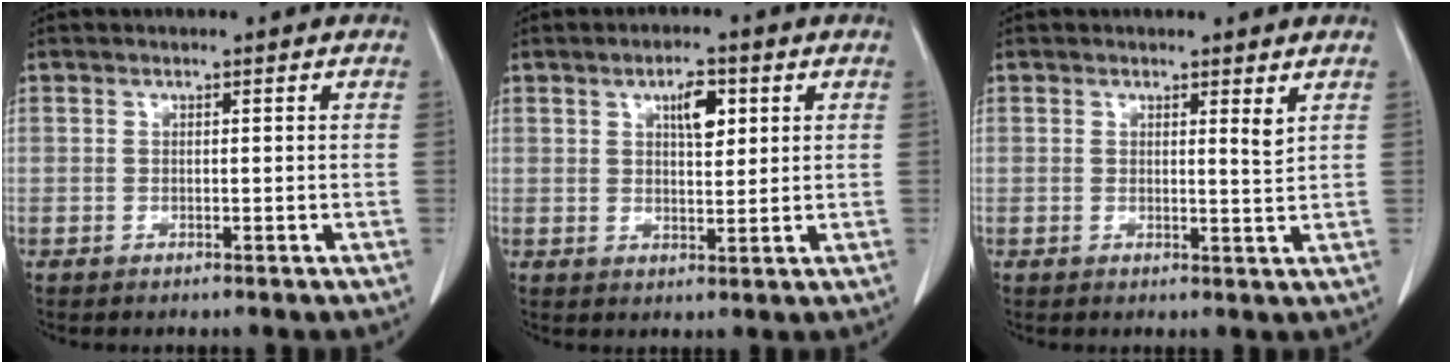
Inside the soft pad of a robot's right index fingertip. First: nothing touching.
{"total": 4.7, "force": [1.9, 1.7, 3.9], "torque": [-0.063, 0.002, 0.031]}
{"total": 1.7, "force": [1.1, 0.0, 1.4], "torque": [-0.022, -0.011, 0.015]}